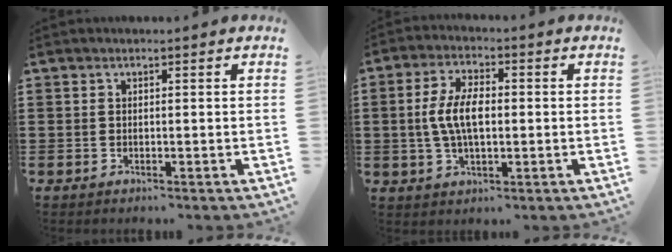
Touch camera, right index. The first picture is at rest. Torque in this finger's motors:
{"motor_torque": [0.54, 0.08, 0.35, 0.21]}